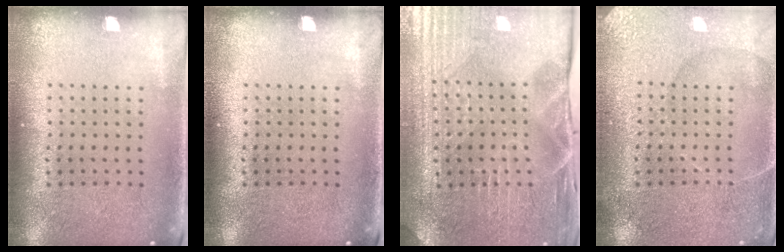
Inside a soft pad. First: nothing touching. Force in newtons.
{"total": 0.0}
{"total": 4.0, "press": 4.0, "slide": 0.5}
{"total": 4.3, "press": 4.3, "slide": 0.6}